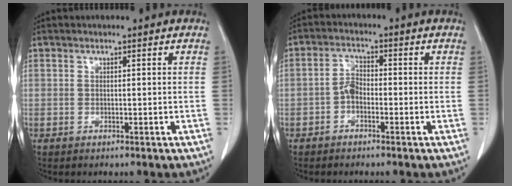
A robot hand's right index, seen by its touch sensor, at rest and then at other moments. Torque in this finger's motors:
{"motor_torque": [0.49, -0.42, 0.19, 0.06]}